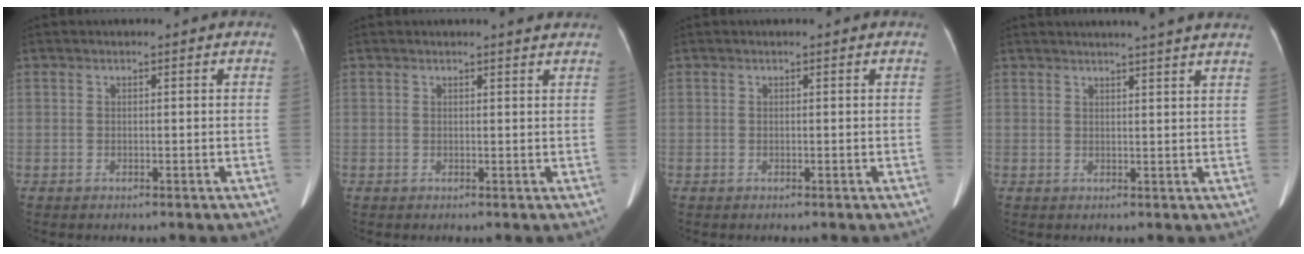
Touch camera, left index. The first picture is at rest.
{"total": 2.0, "force": [1.9, 0.1, 0.5], "torque": [-0.010, 0.000, 0.016]}
{"total": 0.0}
{"total": 9.4, "force": [8.4, -0.7, 4.2], "torque": [-0.055, 0.012, 0.085]}